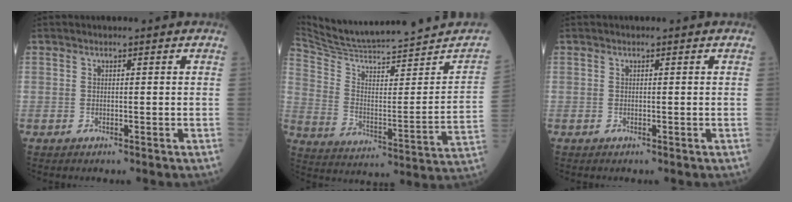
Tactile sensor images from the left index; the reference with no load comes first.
{"total": 20.8, "force": [19.8, 1.4, 6.3], "torque": [-0.108, -0.050, 0.297]}
{"total": 0.0}